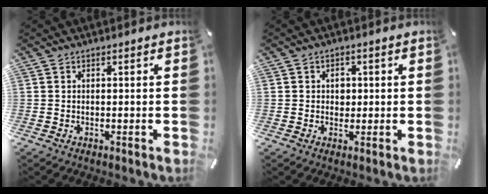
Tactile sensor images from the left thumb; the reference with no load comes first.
{"total": 2.8, "force": [0.2, 2.4, 1.5], "torque": [-0.008, -0.003, -0.004]}